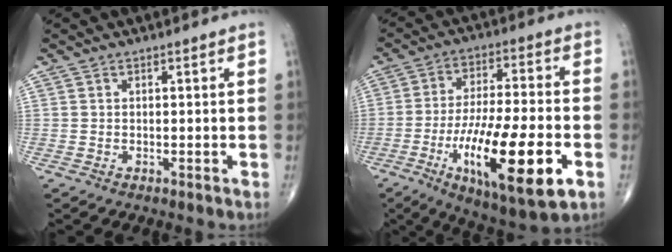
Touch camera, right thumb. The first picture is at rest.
{"total": 21.7, "force": [-7.4, 5.9, 19.6], "torque": [-0.344, 0.005, -0.113]}